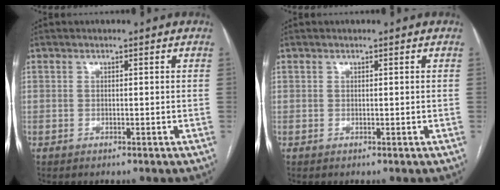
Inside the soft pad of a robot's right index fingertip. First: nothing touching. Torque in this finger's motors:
{"motor_torque": [-0.04, -0.03, 0.01, 0.00]}